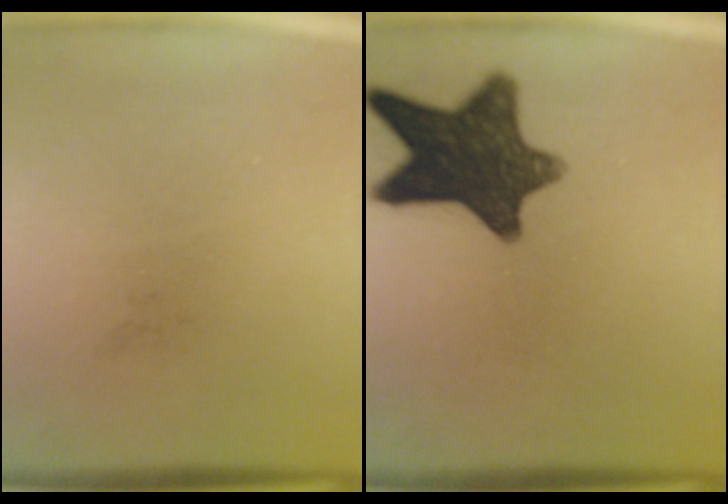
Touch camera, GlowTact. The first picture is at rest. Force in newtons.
{"total": 14.0}